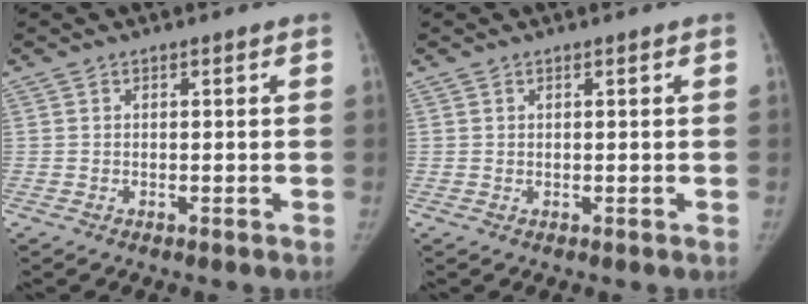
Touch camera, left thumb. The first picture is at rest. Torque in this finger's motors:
{"motor_torque": [-0.01, 0.02, 0.03, 0.05, 0.04]}